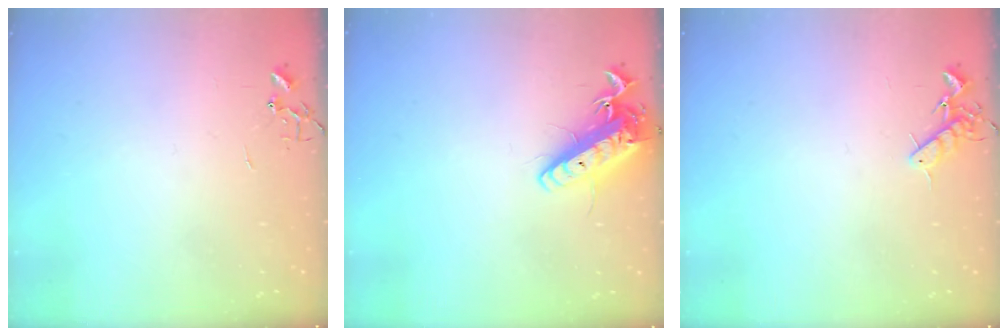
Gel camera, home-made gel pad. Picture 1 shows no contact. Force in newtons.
{"total": 15.0, "press": 14.7, "slide": 2.8}
{"total": 7.2, "press": 7.1, "slide": 1.1}